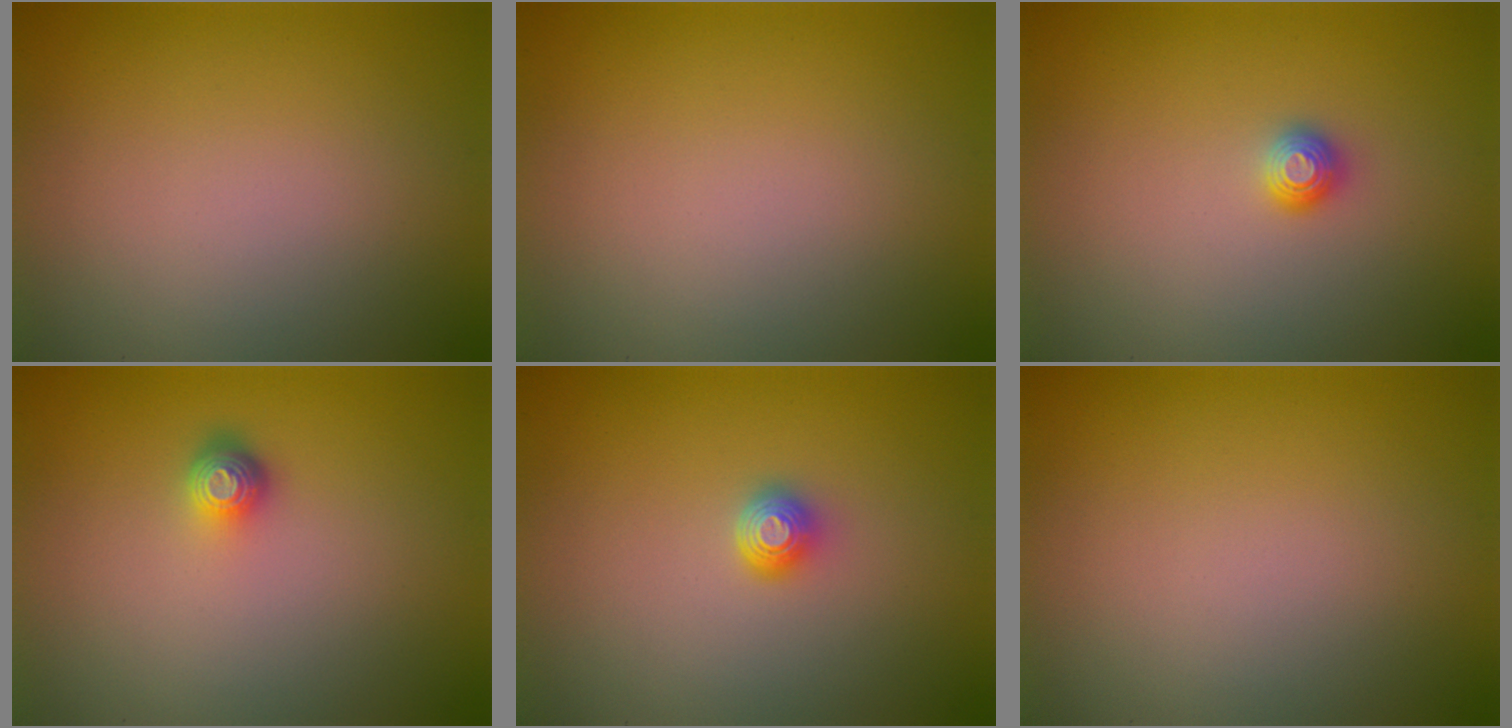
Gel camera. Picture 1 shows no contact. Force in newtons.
{"total": 0.0}
{"total": 1.1, "press": 1.1, "slide": 0.1}
{"total": 1.7, "press": 1.3, "slide": 1.1}
{"total": 1.6, "press": 1.3, "slide": 0.9}
{"total": 0.0}